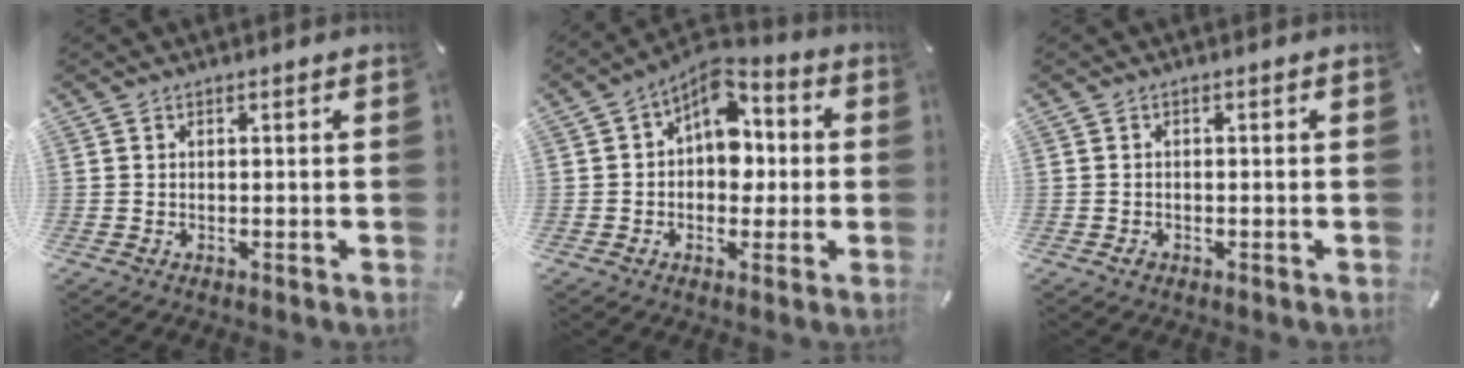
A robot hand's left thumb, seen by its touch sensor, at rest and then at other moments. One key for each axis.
{"total": 10.1, "fx": 2.2, "fy": 7.5, "fz": 6.2, "tx": -0.079, "ty": -0.018, "tz": 0.037}
{"total": 1.2, "fx": -0.6, "fy": 0.8, "fz": 0.6, "tx": -0.011, "ty": 0.003, "tz": -0.012}